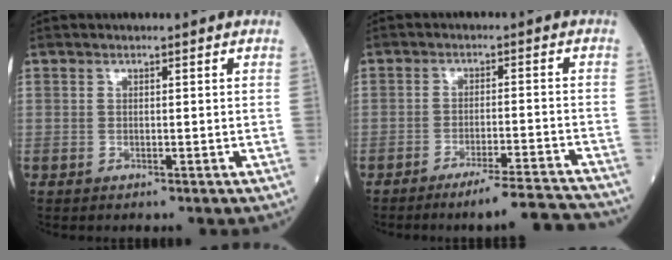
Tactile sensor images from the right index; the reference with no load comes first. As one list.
[{"total": 9.0, "force": [-8.4, -0.9, 3.2], "torque": [-0.027, 0.006, -0.127]}]